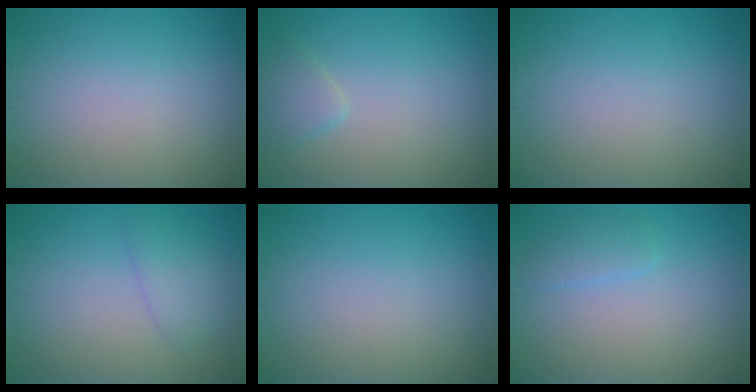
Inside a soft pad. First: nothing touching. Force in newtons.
{"total": 1.7, "press": 1.7, "slide": 0.2}
{"total": 0.0}
{"total": 2.2, "press": 2.2, "slide": 0.1}
{"total": 0.0}
{"total": 1.6, "press": 1.6, "slide": 0.0}